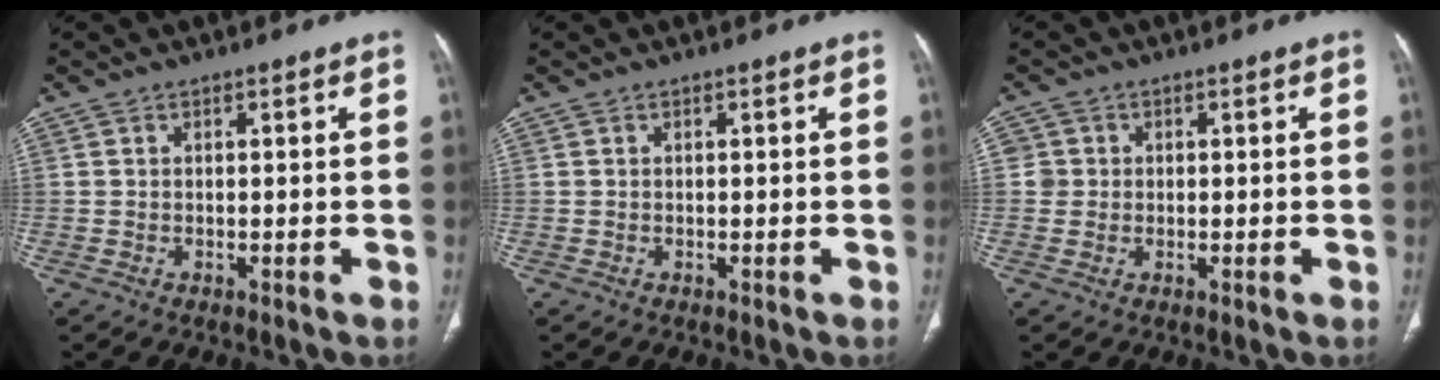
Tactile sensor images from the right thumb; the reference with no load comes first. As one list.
[{"total": 0.0}, {"total": 2.2, "force": [0.2, 2.2, 0.1], "torque": [0.014, 0.006, 0.002]}]